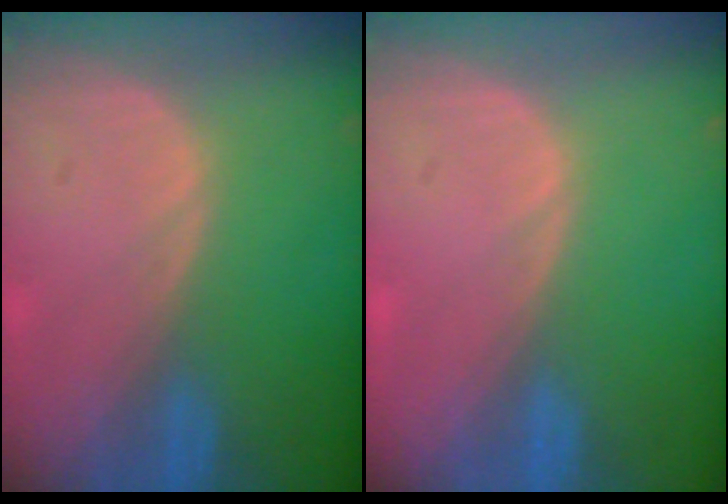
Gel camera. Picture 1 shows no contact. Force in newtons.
{"total": 0.0}